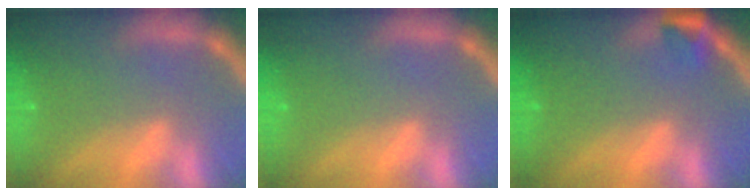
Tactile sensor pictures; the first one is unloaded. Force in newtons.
{"total": 0.0}
{"total": 1.9}